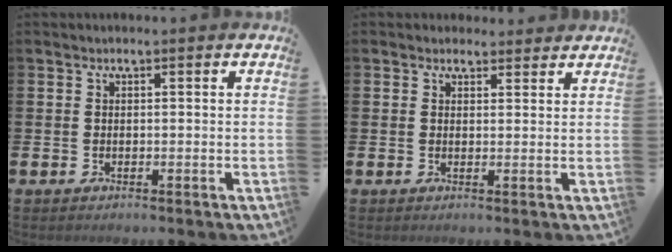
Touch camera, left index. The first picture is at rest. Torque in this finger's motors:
{"motor_torque": [1.04, -1.10, 0.27, 0.05]}